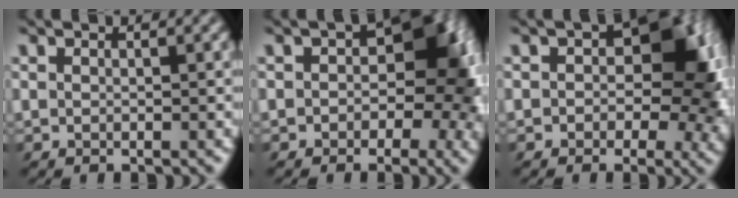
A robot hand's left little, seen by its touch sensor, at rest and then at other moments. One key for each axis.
{"total": 11.8, "fx": -0.3, "fy": 7.6, "fz": 9.0, "tx": -0.124, "ty": -0.025, "tz": -0.008}
{"total": 12.4, "fx": 0.9, "fy": 8.2, "fz": 9.3, "tx": -0.130, "ty": -0.019, "tz": 0.016}